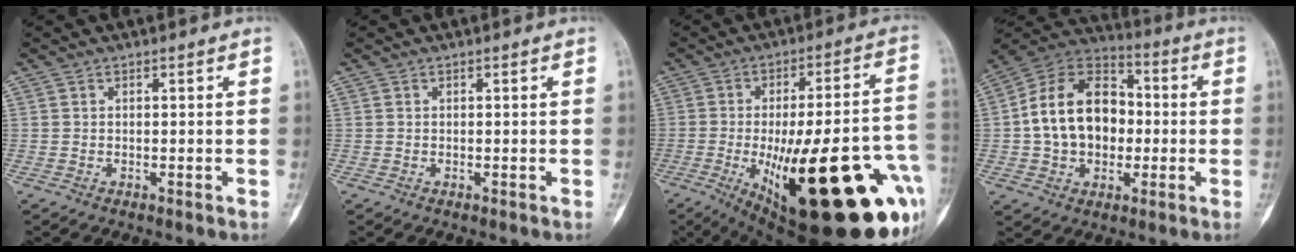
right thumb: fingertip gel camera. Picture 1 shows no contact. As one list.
[{"total": 0.0}, {"total": 35.5, "force": [-9.9, 11.2, 32.2], "torque": [-0.389, 0.007, -0.123]}, {"total": 18.3, "force": [-0.4, 13.2, 12.6], "torque": [-0.183, 0.033, -0.011]}]